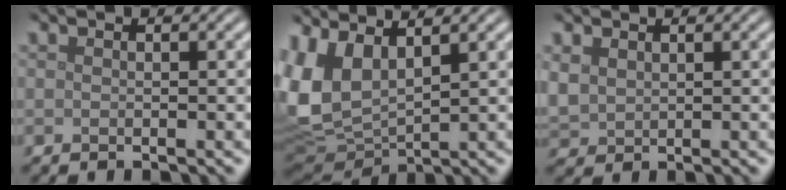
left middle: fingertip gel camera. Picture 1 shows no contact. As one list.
[{"total": 7.8, "force": [2.5, 4.6, 5.8], "torque": [-0.157, -0.001, 0.053]}, {"total": 1.9, "force": [1.1, 1.3, 0.8], "torque": [-0.024, -0.001, 0.028]}]